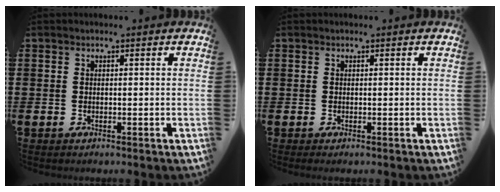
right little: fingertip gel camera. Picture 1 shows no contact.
{"total": 0.0}